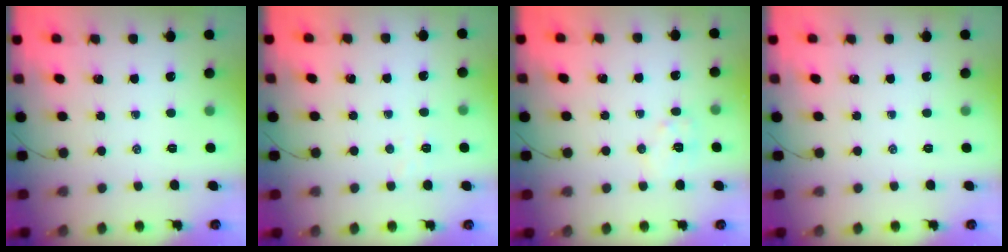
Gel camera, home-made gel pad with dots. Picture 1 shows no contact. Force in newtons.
{"total": 2.5, "press": 2.4, "slide": 0.6}
{"total": 6.2, "press": 6.2, "slide": 0.9}
{"total": 0.0}